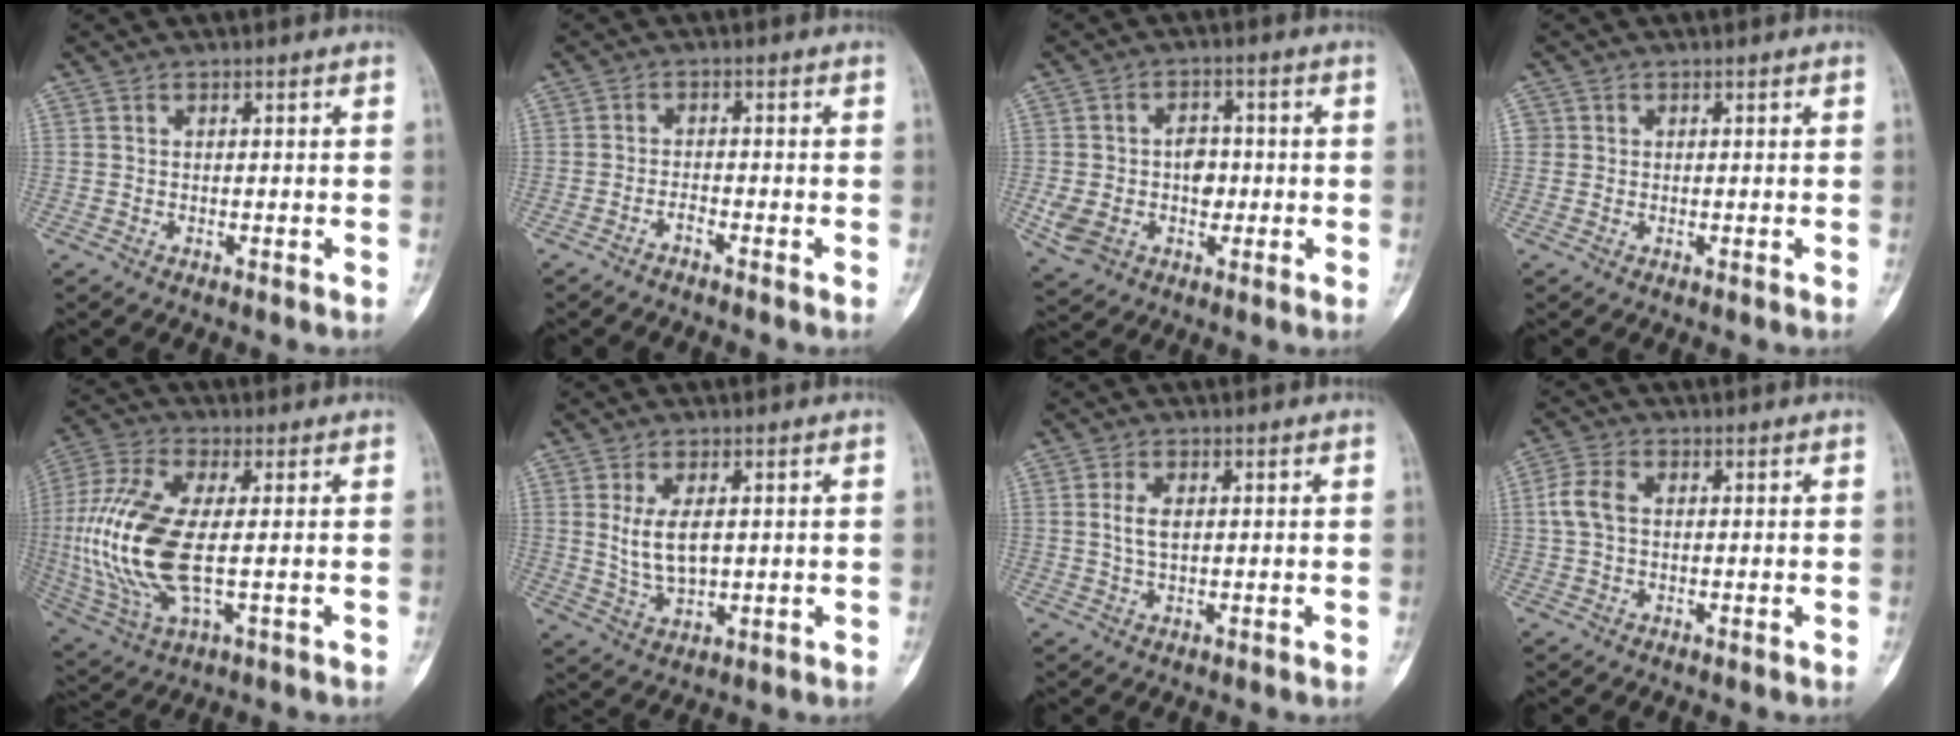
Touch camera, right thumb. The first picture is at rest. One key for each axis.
{"total": 1.4, "fx": -1.3, "fy": 0.1, "fz": 0.5, "tx": -0.014, "ty": 0.011, "tz": -0.025}
{"total": 9.4, "fx": -1.0, "fy": 7.0, "fz": 6.3, "tx": -0.092, "ty": 0.016, "tz": -0.012}
{"total": 1.2, "fx": 0.1, "fy": 1.2, "fz": 0.1, "tx": 0.007, "ty": 0.004, "tz": 0.000}
{"total": 18.2, "fx": -0.7, "fy": 7.6, "fz": 16.5, "tx": -0.375, "ty": -0.001, "tz": -0.007}
{"total": 6.9, "fx": 1.2, "fy": 3.5, "fz": 5.8, "tx": -0.101, "ty": -0.013, "tz": 0.033}
{"total": 3.3, "fx": 0.6, "fy": 1.7, "fz": 2.8, "tx": -0.054, "ty": 0.000, "tz": 0.012}
{"total": 4.8, "fx": 0.4, "fy": 3.2, "fz": 3.6, "tx": -0.085, "ty": 0.012, "tz": 0.003}